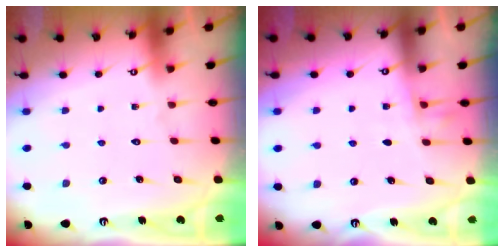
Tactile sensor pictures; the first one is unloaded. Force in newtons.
{"total": 3.9, "press": 3.6, "slide": 1.4}